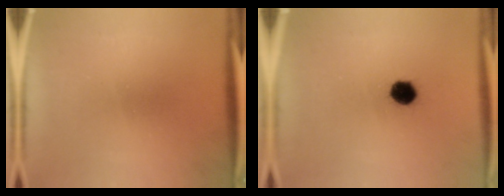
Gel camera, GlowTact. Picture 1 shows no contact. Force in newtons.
{"total": 4.7}